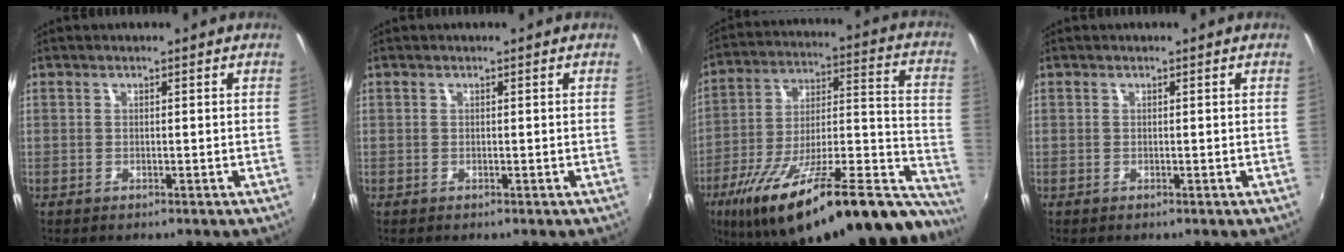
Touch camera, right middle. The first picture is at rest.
{"total": 0.0}
{"total": 35.1, "force": [-25.3, 10.2, 22.0], "torque": [-0.316, -0.003, -0.369]}
{"total": 0.0}